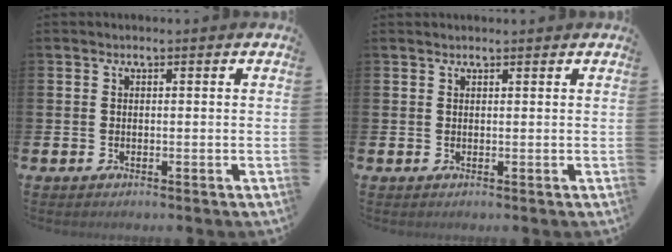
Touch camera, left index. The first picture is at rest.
{"total": 0.6, "force": [0.6, 0.0, 0.1], "torque": [0.009, -0.004, 0.009]}